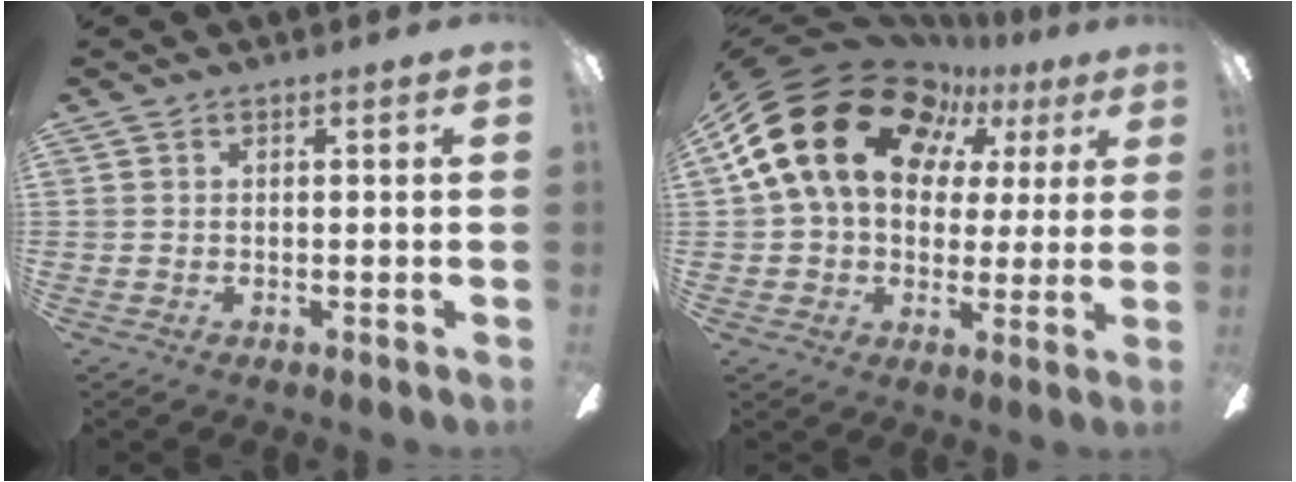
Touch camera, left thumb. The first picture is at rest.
{"total": 22.1, "force": [9.4, 15.2, 12.9], "torque": [-0.254, -0.038, 0.166]}